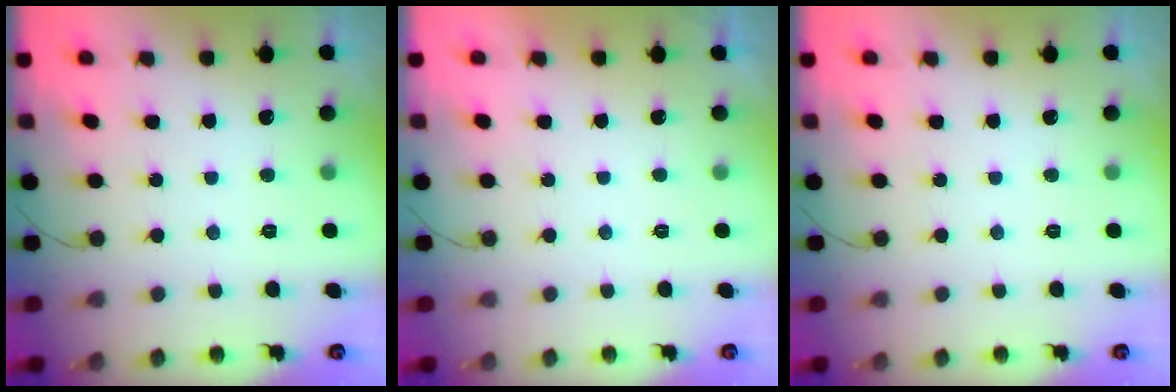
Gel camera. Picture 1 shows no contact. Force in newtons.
{"total": 2.3, "press": 2.3, "slide": 0.3}
{"total": 0.0}